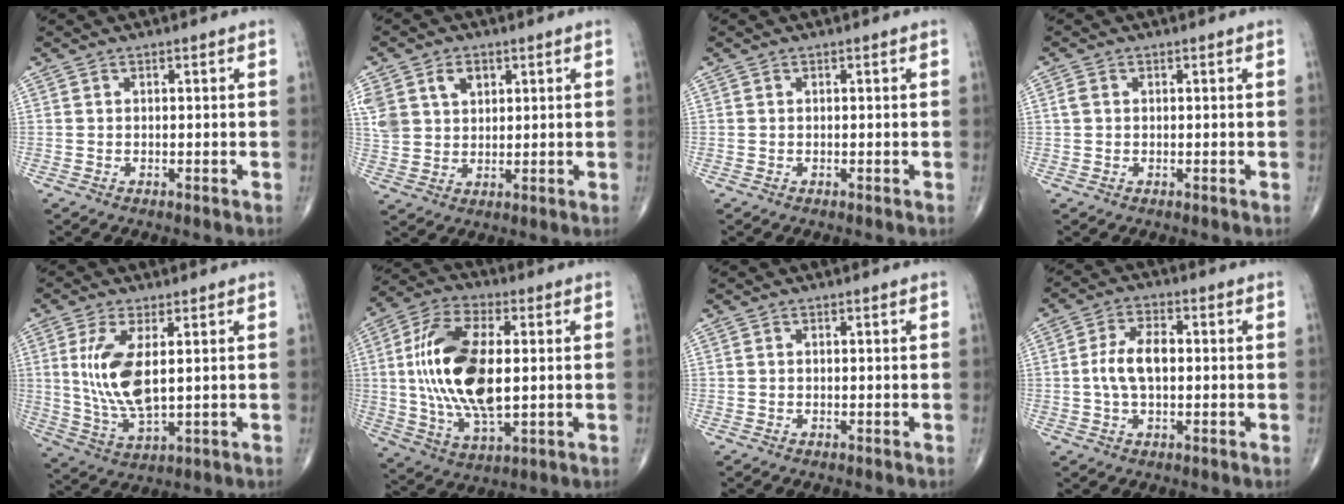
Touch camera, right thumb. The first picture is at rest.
{"total": 10.0, "force": [4.1, 7.4, 5.3], "torque": [-0.104, -0.001, 0.084]}
{"total": 0.0}
{"total": 1.4, "force": [0.2, 1.2, 0.8], "torque": [-0.019, 0.005, 0.005]}
{"total": 10.9, "force": [1.9, 4.3, 9.8], "torque": [-0.210, -0.018, 0.048]}
{"total": 19.3, "force": [1.2, 9.3, 16.9], "torque": [-0.333, -0.004, 0.024]}
{"total": 0.0}
{"total": 7.2, "force": [0.0, 3.8, 6.1], "torque": [-0.121, 0.015, -0.006]}